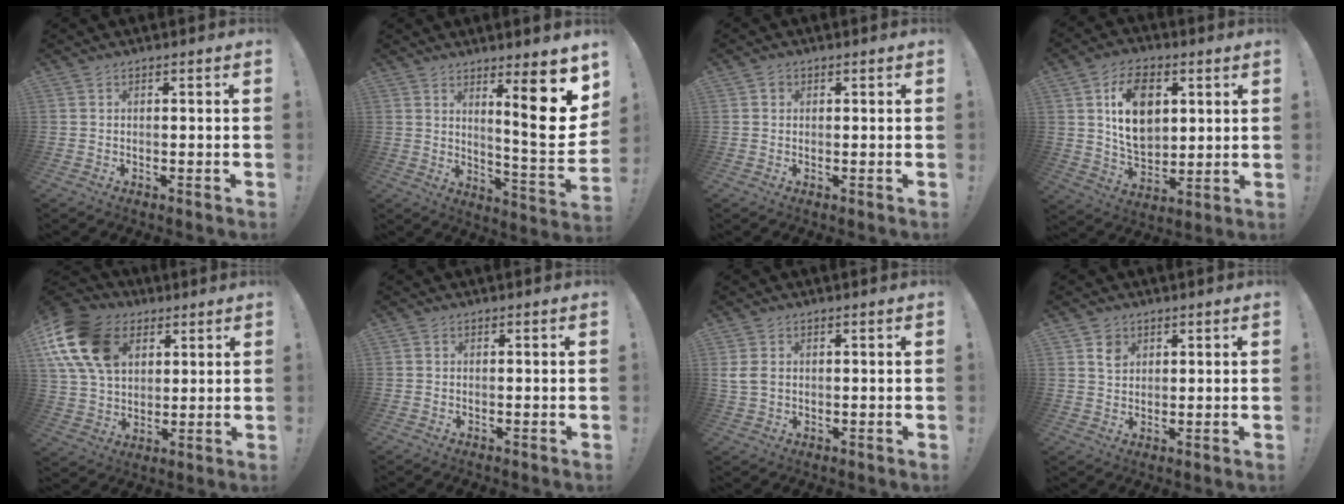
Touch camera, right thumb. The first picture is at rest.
{"total": 16.1, "force": [7.3, 2.2, 14.1], "torque": [-0.184, -0.069, 0.103]}
{"total": 1.2, "force": [0.5, 1.1, 0.2], "torque": [-0.003, 0.001, 0.009]}
{"total": 14.9, "force": [4.6, 10.3, 9.7], "torque": [-0.154, -0.008, 0.084]}
{"total": 19.3, "force": [7.5, 13.9, 11.1], "torque": [-0.199, -0.020, 0.146]}
{"total": 0.0}
{"total": 4.2, "force": [1.0, 3.1, 2.6], "torque": [-0.052, 0.002, 0.022]}
{"total": 4.2, "force": [2.4, 3.2, 1.0], "torque": [0.002, -0.016, 0.041]}